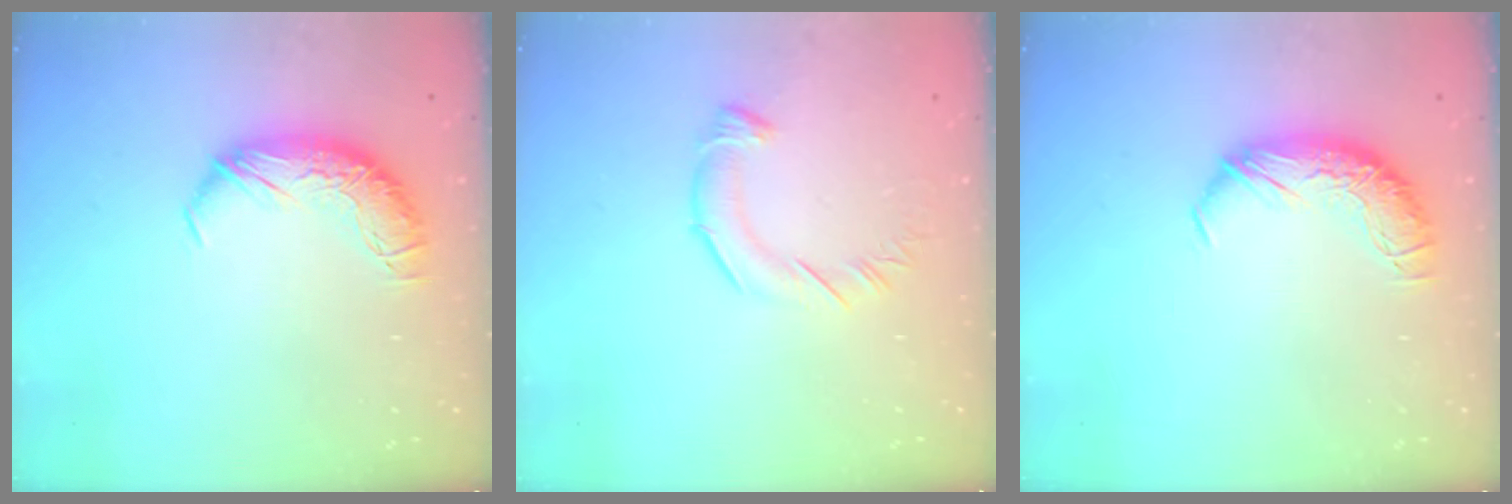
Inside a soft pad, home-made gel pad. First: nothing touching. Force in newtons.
{"total": 3.0, "press": 3.0, "slide": 0.2}
{"total": 0.0}